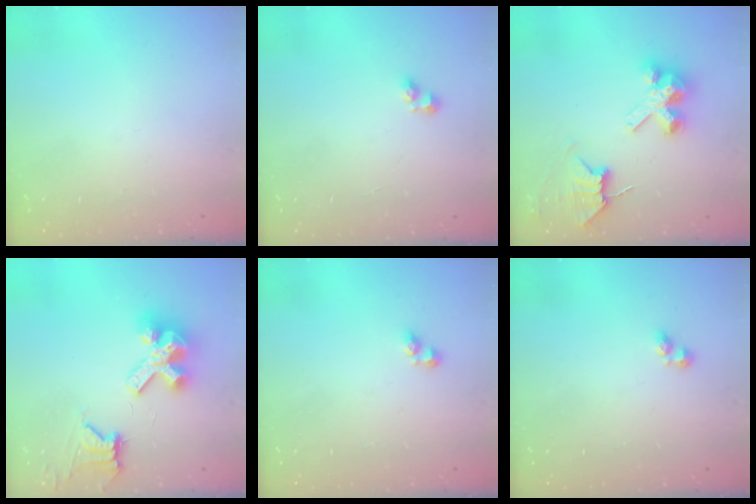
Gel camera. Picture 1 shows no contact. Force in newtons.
{"total": 2.5, "press": 2.5, "slide": 0.2}
{"total": 7.8, "press": 7.7, "slide": 1.0}
{"total": 11.8, "press": 11.7, "slide": 1.4}
{"total": 2.8, "press": 2.8, "slide": 0.3}
{"total": 2.8, "press": 2.8, "slide": 0.3}